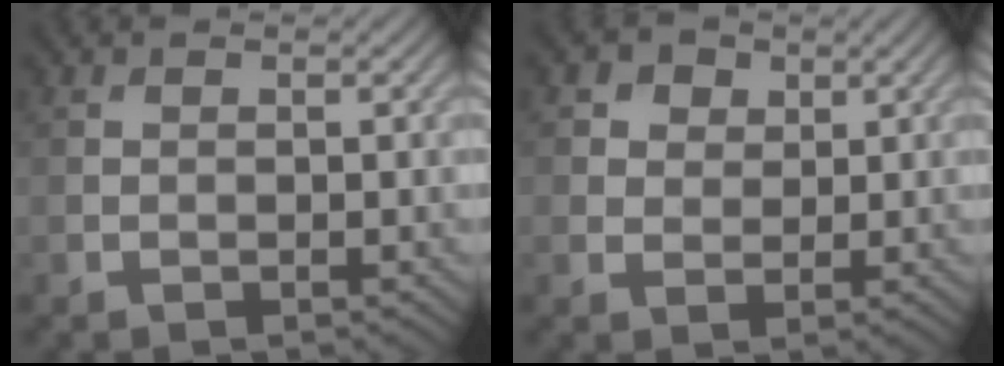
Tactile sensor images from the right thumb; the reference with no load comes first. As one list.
[{"total": 3.9, "force": [1.9, 3.1, 1.5], "torque": [-0.041, -0.006, 0.038]}]